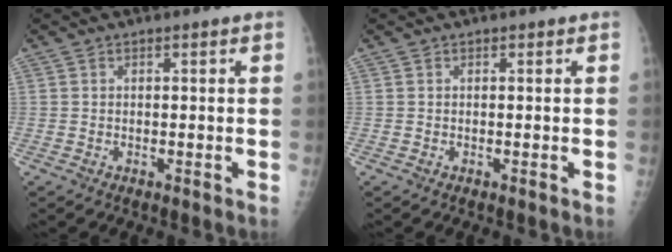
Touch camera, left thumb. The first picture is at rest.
{"total": 0.0}